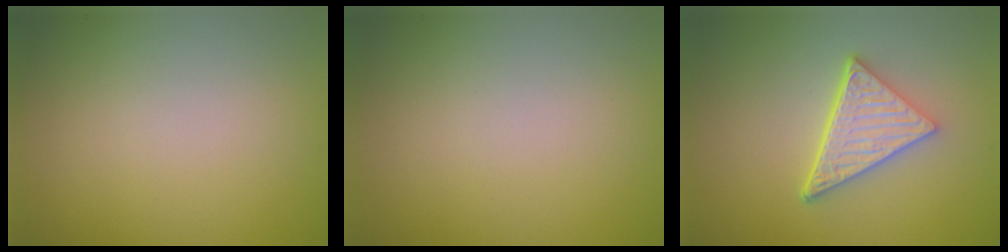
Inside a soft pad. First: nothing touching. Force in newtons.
{"total": 0.0}
{"total": 5.2, "press": 3.7, "slide": 3.6}